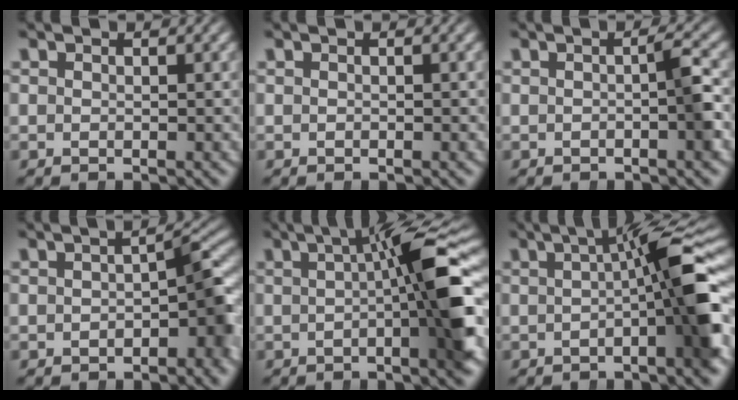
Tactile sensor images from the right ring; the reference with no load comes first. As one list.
[{"total": 0.0}, {"total": 2.2, "force": [-0.4, -0.1, 2.2], "torque": [-0.026, 0.006, -0.009]}, {"total": 3.6, "force": [-1.1, 0.9, 3.3], "torque": [-0.040, 0.003, -0.015]}, {"total": 9.1, "force": [0.1, 1.1, 9.0], "torque": [-0.133, 0.018, -0.002]}, {"total": 8.1, "force": [-0.1, 1.1, 8.0], "torque": [-0.122, 0.017, -0.005]}]